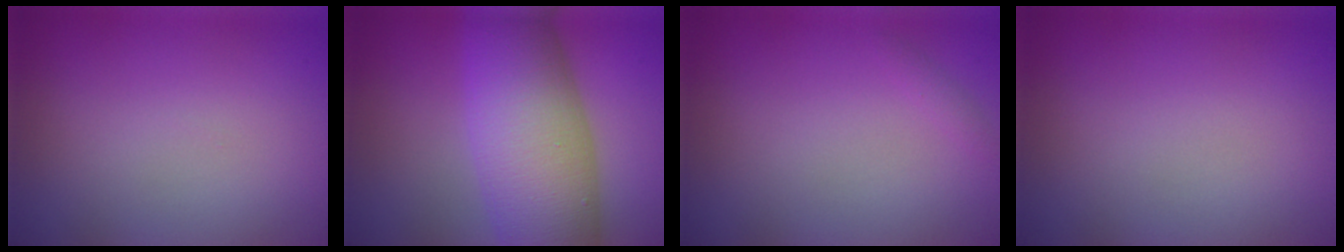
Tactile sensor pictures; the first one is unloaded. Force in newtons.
{"total": 11.7, "press": 11.7, "slide": 0.3}
{"total": 0.6, "press": 0.6, "slide": 0.0}
{"total": 0.0}